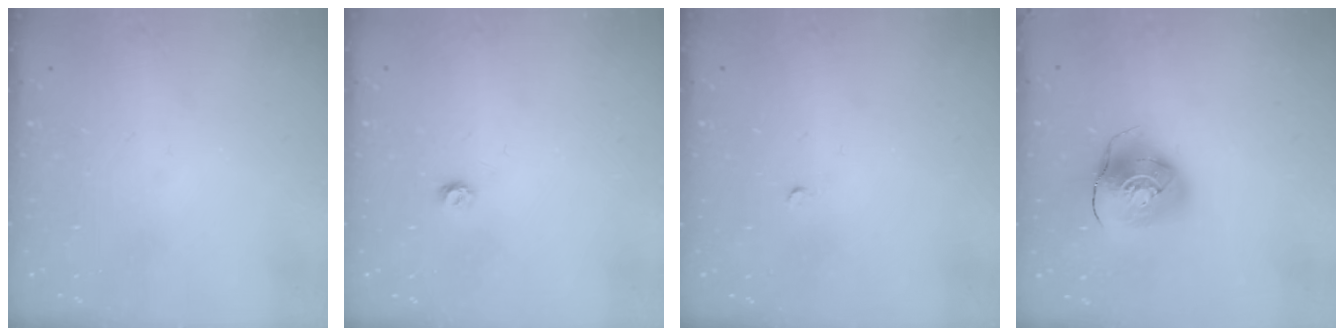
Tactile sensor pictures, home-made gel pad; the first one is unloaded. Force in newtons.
{"total": 3.5, "press": 3.5, "slide": 0.3}
{"total": 2.0, "press": 2.0, "slide": 0.3}
{"total": 10.2, "press": 10.1, "slide": 1.4}